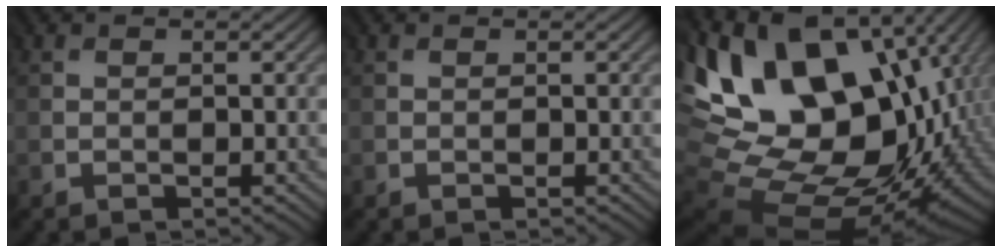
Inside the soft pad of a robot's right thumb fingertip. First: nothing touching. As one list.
[{"total": 0.0}, {"total": 19.9, "force": [4.7, 12.7, 14.6], "torque": [-0.280, -0.020, 0.129]}]